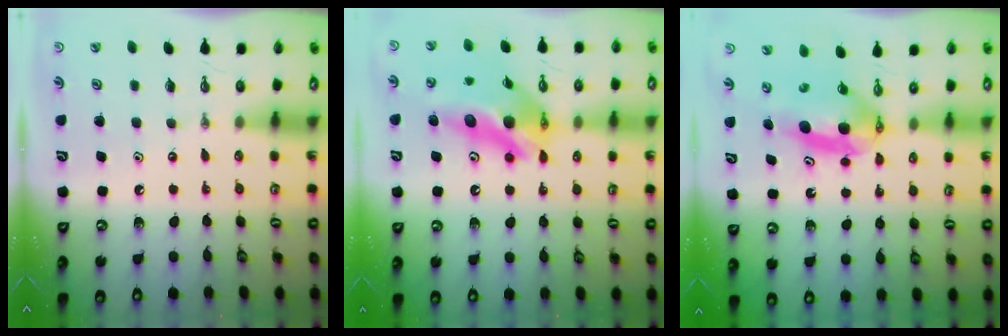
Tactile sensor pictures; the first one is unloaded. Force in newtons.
{"total": 15.7, "press": 15.4, "slide": 3.3}
{"total": 5.8, "press": 5.5, "slide": 2.1}